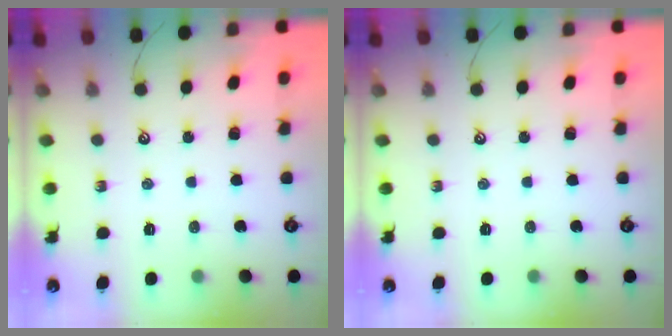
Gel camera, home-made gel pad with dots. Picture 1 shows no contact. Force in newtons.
{"total": 0.0}